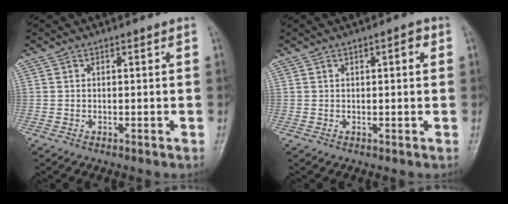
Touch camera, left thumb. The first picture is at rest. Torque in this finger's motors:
{"motor_torque": [-0.02, 0.09, -0.11, -0.04, 0.05]}